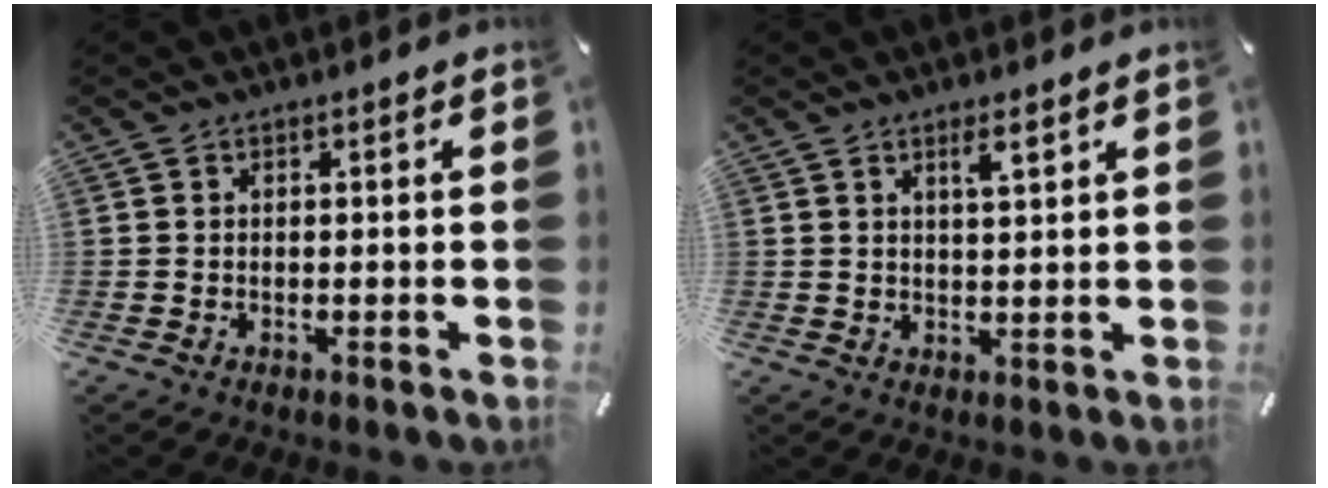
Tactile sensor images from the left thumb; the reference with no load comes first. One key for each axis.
{"total": 3.4, "fx": 2.2, "fy": 0.5, "fz": 2.6, "tx": -0.047, "ty": -0.005, "tz": 0.037}